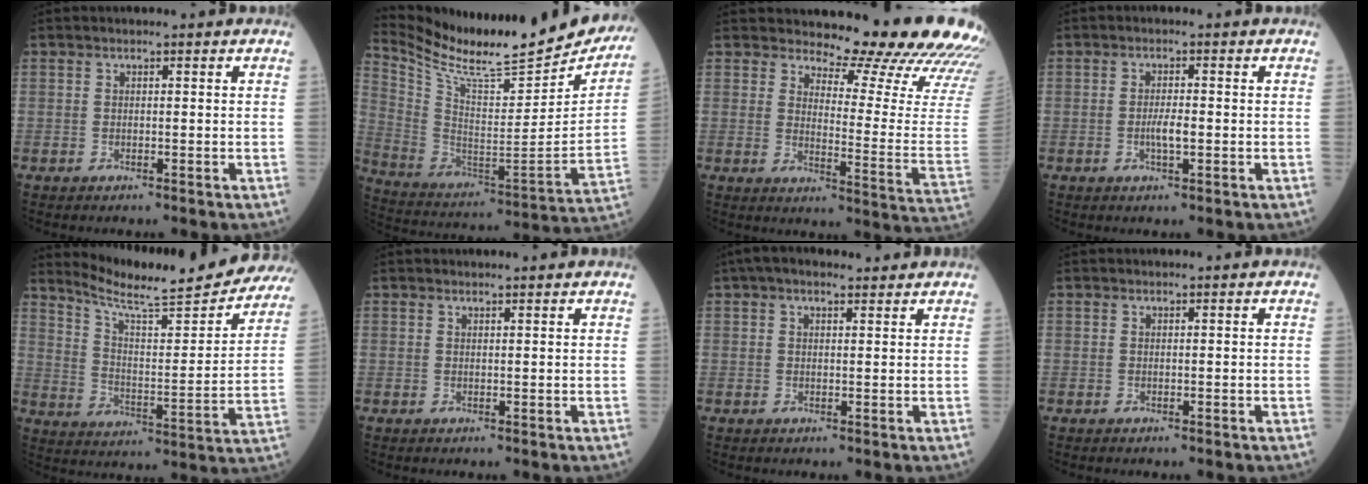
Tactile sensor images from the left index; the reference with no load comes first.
{"total": 27.0, "force": [24.5, 4.2, 10.5], "torque": [-0.192, -0.080, 0.362]}
{"total": 20.1, "force": [19.0, 1.4, 6.6], "torque": [-0.086, -0.130, 0.210]}
{"total": 2.6, "force": [-0.5, 0.5, 2.5], "torque": [-0.051, 0.001, -0.009]}
{"total": 23.3, "force": [21.5, 2.0, 8.9], "torque": [-0.135, -0.054, 0.289]}
{"total": 1.9, "force": [1.8, 0.1, 0.7], "torque": [-0.010, 0.013, 0.025]}
{"total": 5.3, "force": [4.0, 2.0, 3.0], "torque": [-0.053, 0.040, 0.065]}
{"total": 0.0}